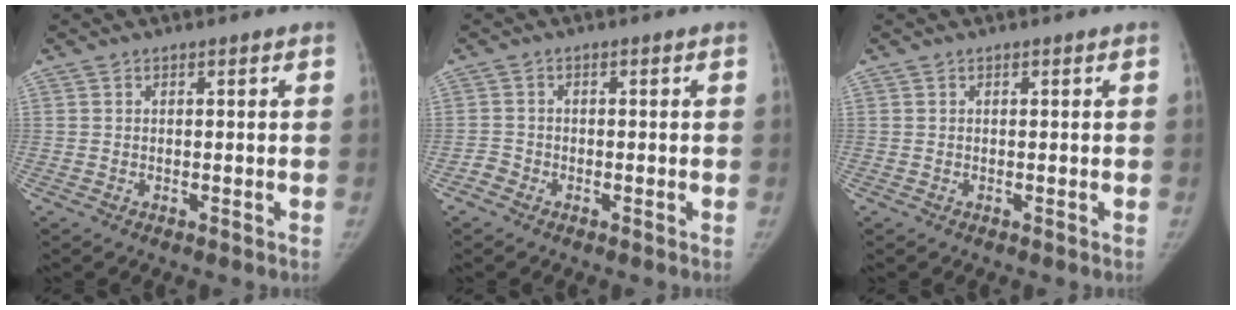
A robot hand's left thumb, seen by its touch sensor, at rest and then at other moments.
{"total": 1.6, "force": [-1.2, 1.1, 0.1], "torque": [-0.001, 0.005, -0.029]}
{"total": 0.0}